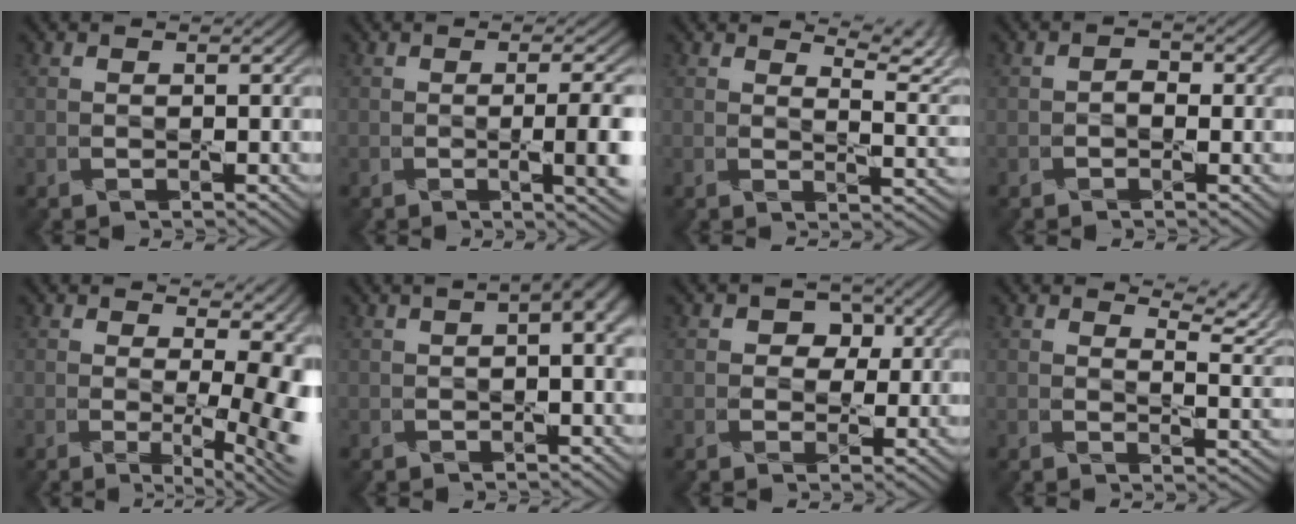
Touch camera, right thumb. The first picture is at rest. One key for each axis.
{"total": 6.3, "fx": -0.6, "fy": 2.0, "fz": 6.0, "tx": -0.076, "ty": -0.002, "tz": -0.003}
{"total": 6.8, "fx": 5.1, "fy": 1.4, "fz": 4.2, "tx": -0.062, "ty": 0.011, "tz": 0.071}
{"total": 1.0, "fx": -0.3, "fy": 0.7, "fz": 0.6, "tx": -0.006, "ty": 0.003, "tz": -0.006}
{"total": 11.0, "fx": 0.2, "fy": 4.2, "fz": 10.1, "tx": -0.087, "ty": 0.005, "tz": 0.004}
{"total": 4.8, "fx": 1.4, "fy": 1.4, "fz": 4.3, "tx": -0.054, "ty": 0.012, "tz": 0.018}
{"total": 3.6, "fx": 1.0, "fy": 3.0, "fz": 1.7, "tx": -0.011, "ty": 0.003, "tz": 0.000}
{"total": 5.6, "fx": 4.4, "fy": 1.2, "fz": 3.3, "tx": -0.053, "ty": 0.005, "tz": 0.066}